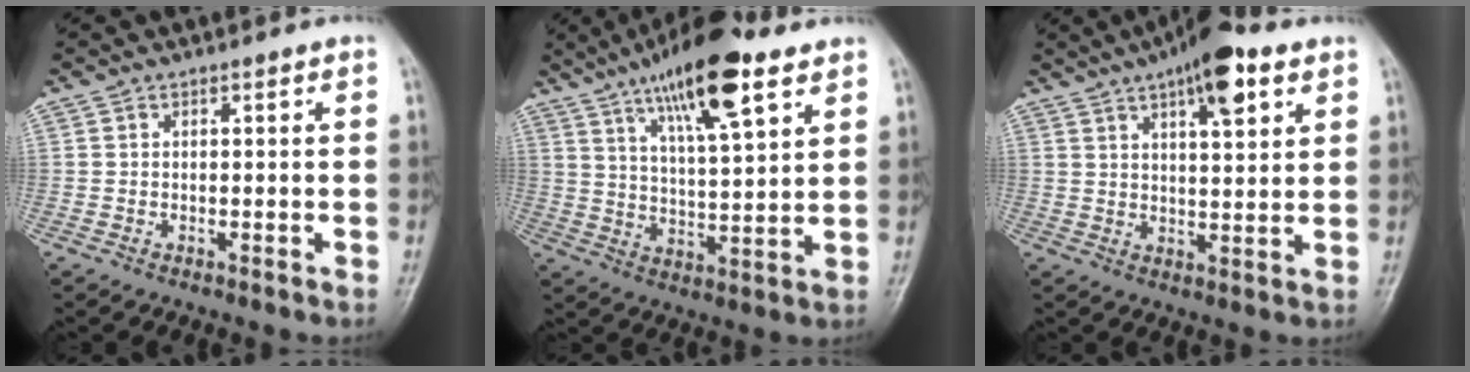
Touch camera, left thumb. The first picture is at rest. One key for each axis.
{"total": 16.3, "fx": 9.5, "fy": 4.4, "fz": 12.5, "tx": -0.192, "ty": -0.030, "tz": 0.160}
{"total": 11.7, "fx": 6.4, "fy": 3.9, "fz": 9.0, "tx": -0.119, "ty": -0.015, "tz": 0.094}